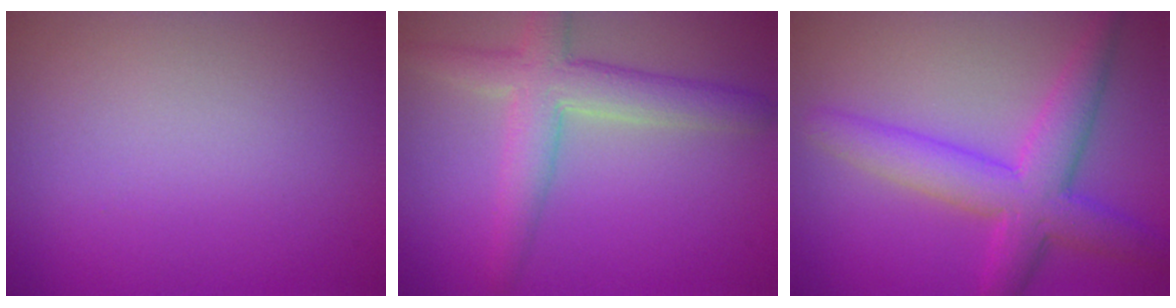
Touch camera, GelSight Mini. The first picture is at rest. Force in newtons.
{"total": 4.9, "press": 4.9, "slide": 0.3}
{"total": 5.8, "press": 5.8, "slide": 0.1}